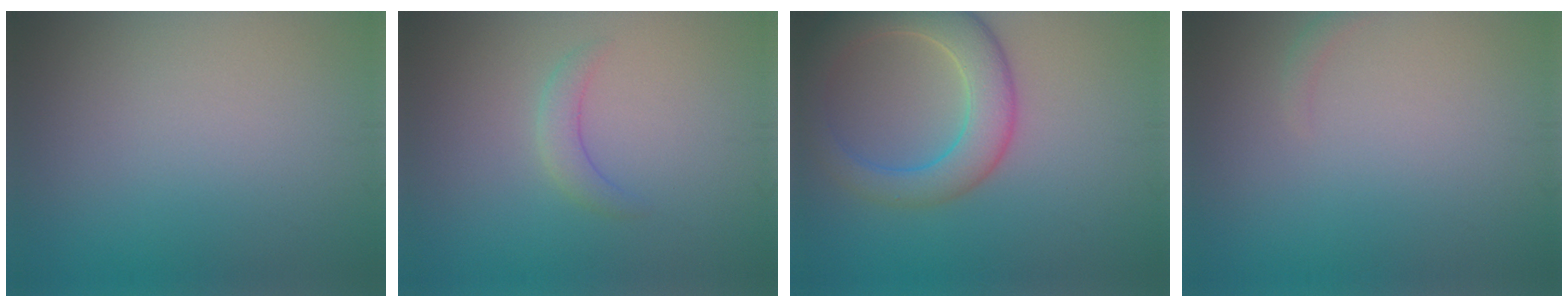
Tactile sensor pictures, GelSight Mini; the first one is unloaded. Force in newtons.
{"total": 1.7, "press": 1.7, "slide": 0.0}
{"total": 6.5, "press": 6.4, "slide": 0.4}
{"total": 0.7, "press": 0.7, "slide": 0.2}